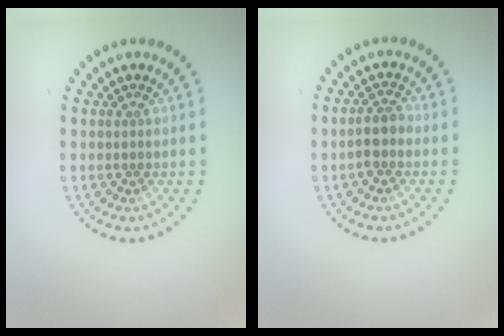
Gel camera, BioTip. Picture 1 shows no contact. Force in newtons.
{"total": 2.0, "press": 1.8, "slide": 0.9}